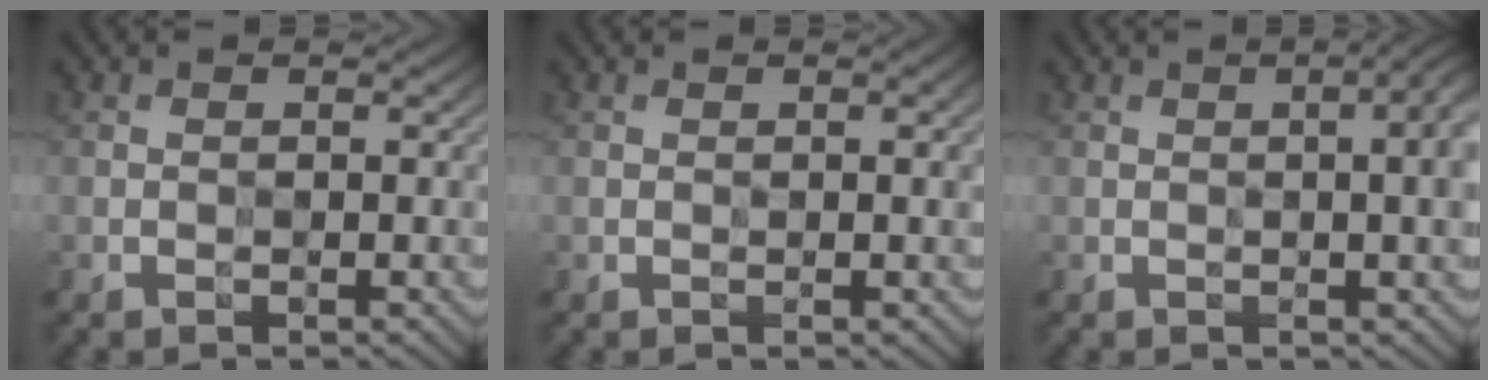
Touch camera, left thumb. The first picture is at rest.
{"total": 1.8, "force": [0.3, 0.3, 1.8], "torque": [-0.026, 0.002, 0.004]}
{"total": 6.1, "force": [0.6, 1.7, 5.8], "torque": [-0.071, 0.006, 0.008]}